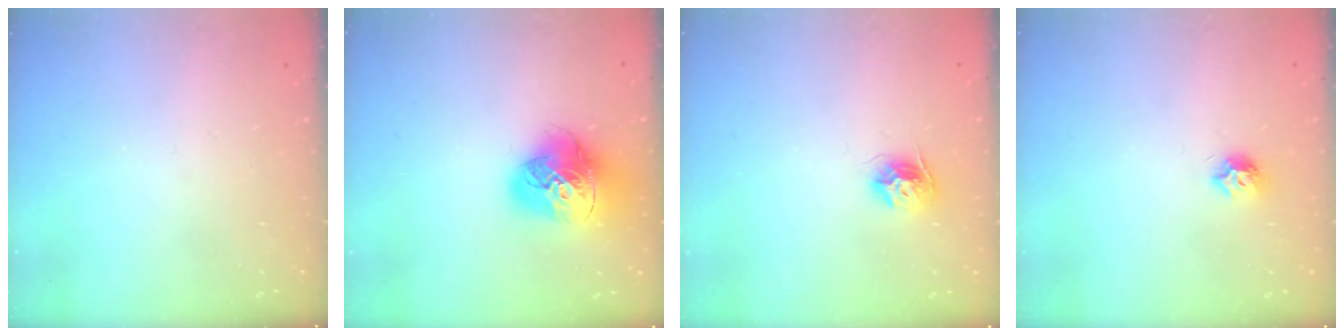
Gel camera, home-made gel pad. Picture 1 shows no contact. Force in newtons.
{"total": 19.2, "press": 19.1, "slide": 2.2}
{"total": 9.3, "press": 9.3, "slide": 0.3}
{"total": 7.1, "press": 7.1, "slide": 0.8}